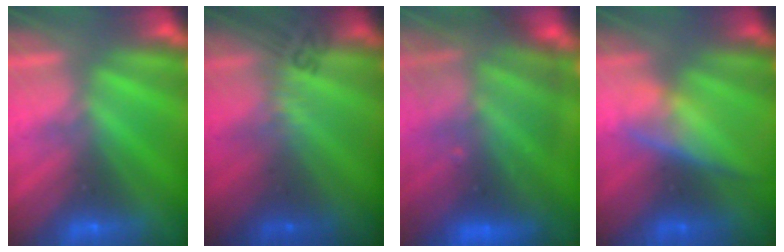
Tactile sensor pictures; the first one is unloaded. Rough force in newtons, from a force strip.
{"total": 2.4}
{"total": 8.4}
{"total": 2.7}